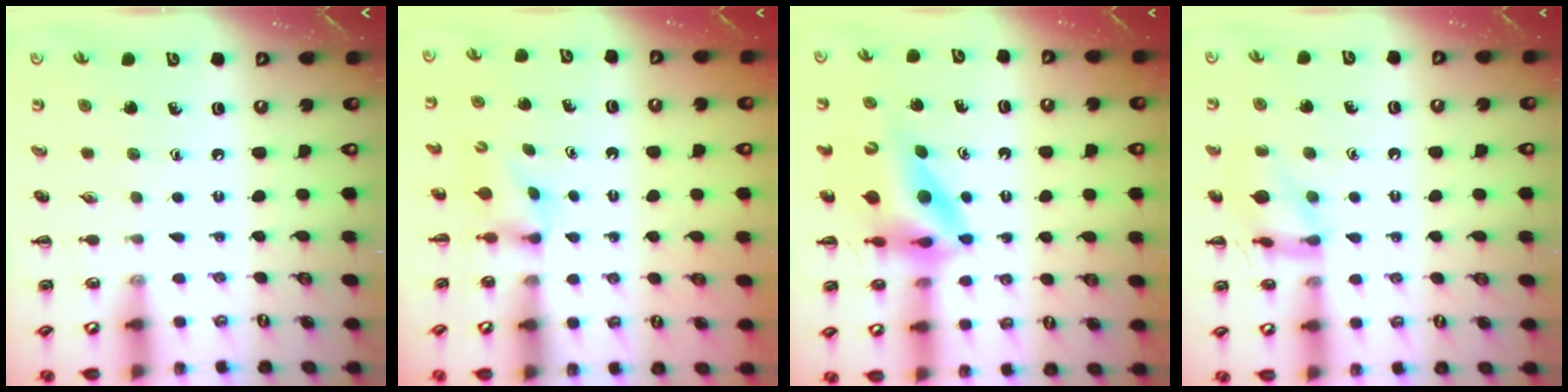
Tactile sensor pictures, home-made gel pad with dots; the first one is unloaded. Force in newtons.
{"total": 2.2, "press": 1.9, "slide": 1.0}
{"total": 10.3, "press": 9.8, "slide": 3.2}
{"total": 12.8, "press": 12.8, "slide": 1.0}